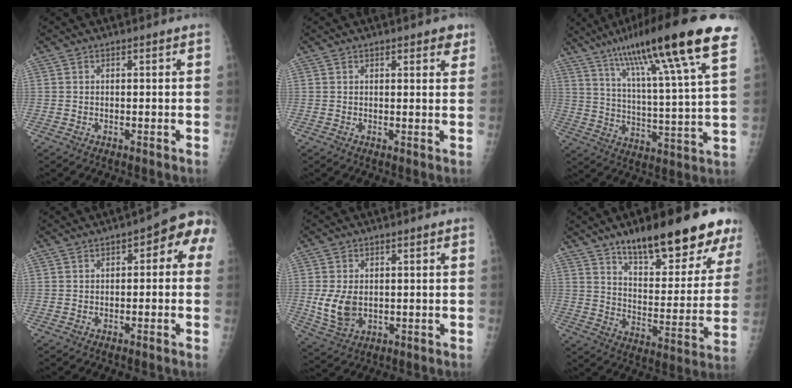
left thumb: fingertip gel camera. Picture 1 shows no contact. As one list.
[{"total": 2.8, "force": [1.9, 1.2, 1.7], "torque": [-0.004, -0.007, 0.020]}, {"total": 24.7, "force": [15.3, 2.3, 19.2], "torque": [-0.300, -0.030, 0.237]}, {"total": 6.6, "force": [0.7, 3.3, 5.7], "torque": [-0.037, 0.026, -0.005]}, {"total": 7.2, "force": [-0.2, 4.9, 5.3], "torque": [-0.095, -0.008, 0.008]}, {"total": 23.1, "force": [15.6, 7.1, 15.5], "torque": [-0.173, -0.068, 0.234]}]